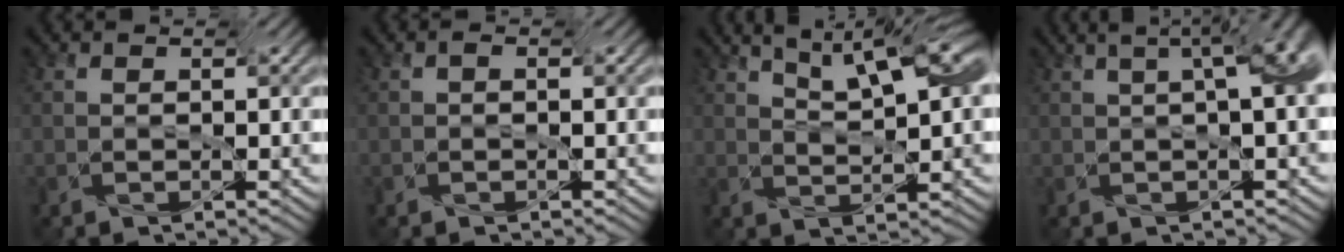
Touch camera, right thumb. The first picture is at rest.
{"total": 1.2, "force": [-0.3, 0.8, 0.9], "torque": [-0.005, 0.002, -0.008]}
{"total": 9.6, "force": [5.7, 2.8, 7.2], "torque": [-0.108, 0.017, 0.081]}
{"total": 11.1, "force": [3.0, 4.1, 9.8], "torque": [-0.078, 0.060, 0.030]}